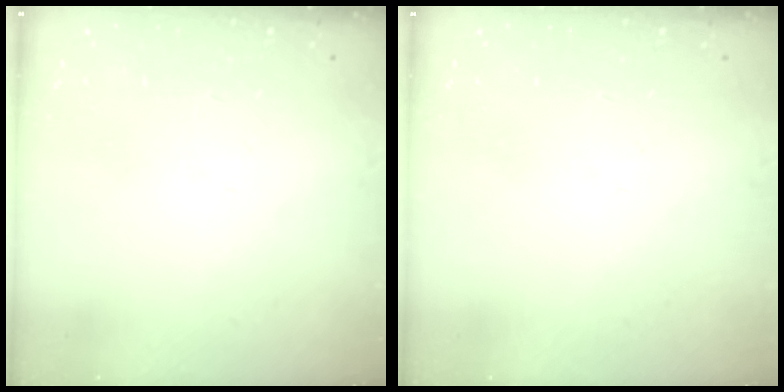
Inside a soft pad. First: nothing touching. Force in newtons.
{"total": 0.0}